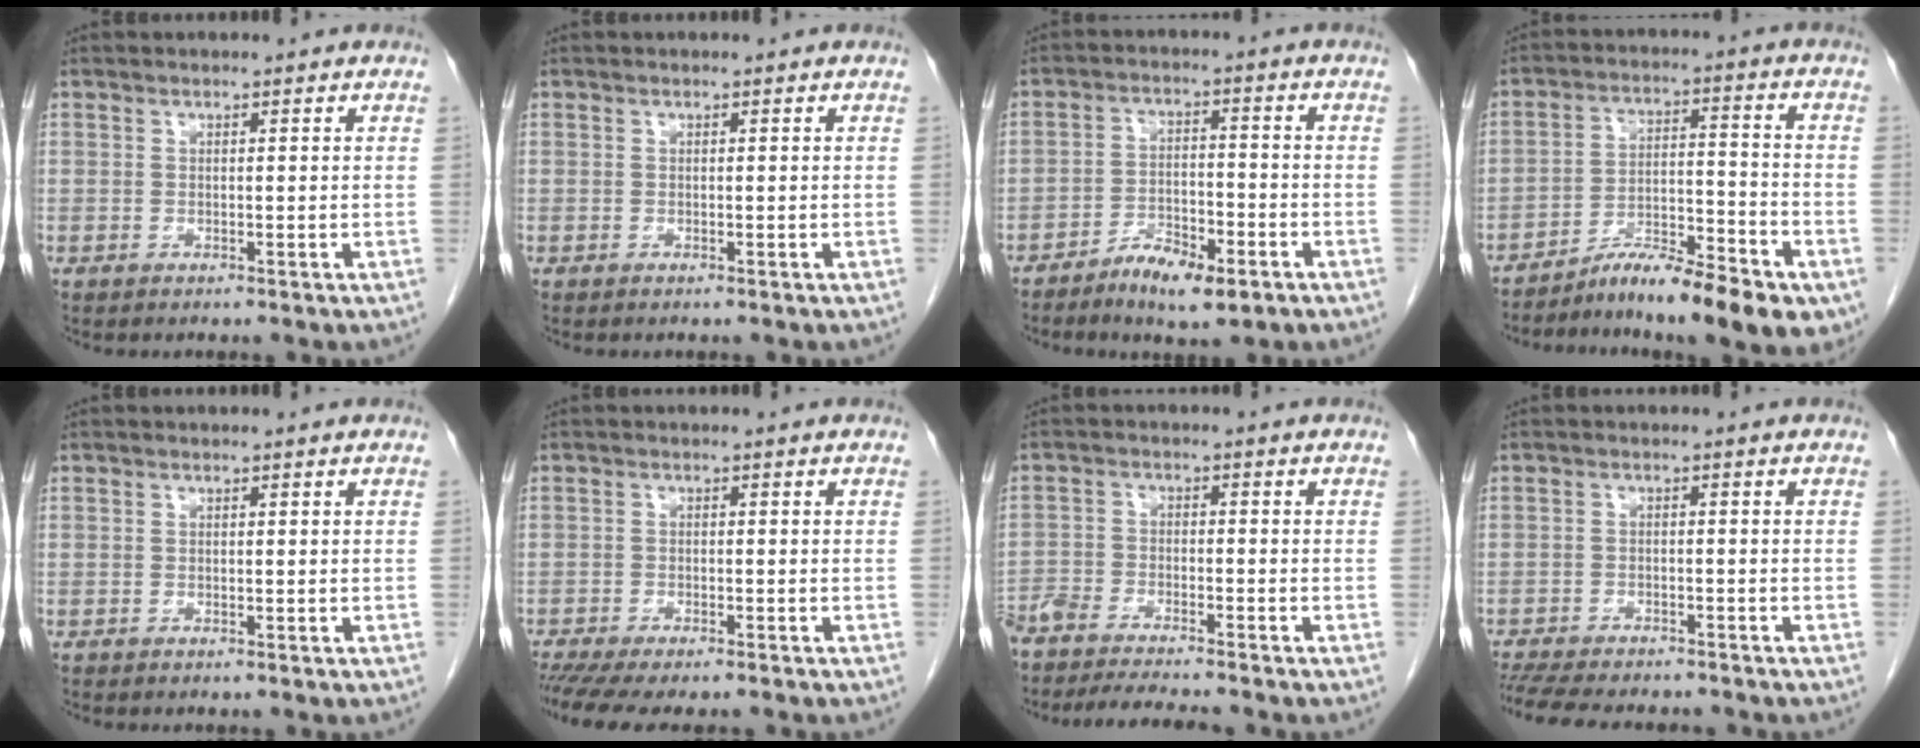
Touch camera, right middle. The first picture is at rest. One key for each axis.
{"total": 0.0}
{"total": 6.9, "fx": -4.6, "fy": 2.2, "fz": 4.8, "tx": -0.083, "ty": 0.001, "tz": -0.073}
{"total": 12.3, "fx": -9.0, "fy": 2.0, "fz": 8.1, "tx": -0.116, "ty": 0.013, "tz": -0.145}
{"total": 0.0}
{"total": 9.2, "fx": -7.6, "fy": 1.9, "fz": 4.7, "tx": -0.067, "ty": -0.006, "tz": -0.114}
{"total": 11.5, "fx": -10.4, "fy": 0.8, "fz": 4.7, "tx": -0.068, "ty": -0.014, "tz": -0.164}
{"total": 13.5, "fx": -11.8, "fy": 3.3, "fz": 5.6, "tx": -0.114, "ty": -0.012, "tz": -0.165}